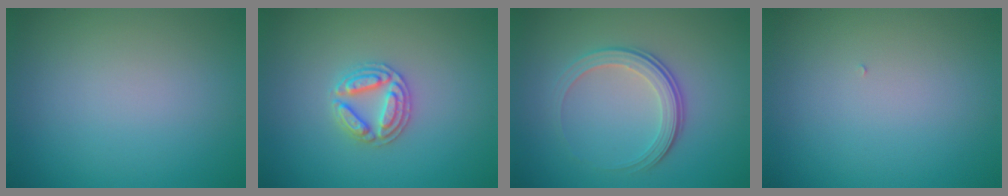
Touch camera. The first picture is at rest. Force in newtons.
{"total": 2.8, "press": 2.7, "slide": 0.5}
{"total": 3.5, "press": 2.6, "slide": 2.4}
{"total": 0.0}